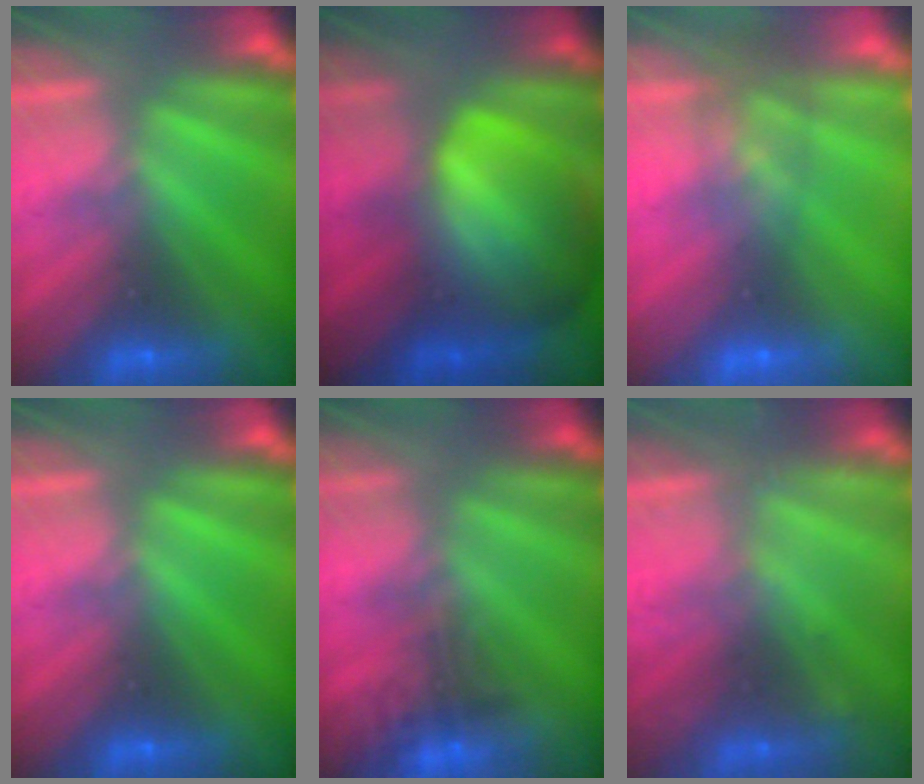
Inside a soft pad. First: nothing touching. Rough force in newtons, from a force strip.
{"total": 7.5}
{"total": 8.0}
{"total": 0.0}
{"total": 5.0}
{"total": 2.2}